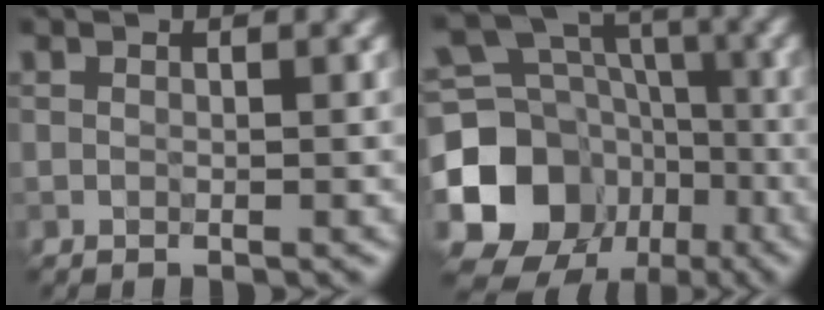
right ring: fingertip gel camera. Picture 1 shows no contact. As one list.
[{"total": 13.5, "force": [-4.5, 11.2, 6.1], "torque": [-0.138, 0.000, -0.090]}]